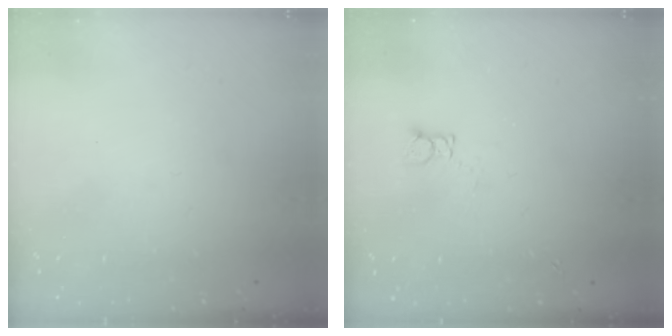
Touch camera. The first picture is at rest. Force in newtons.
{"total": 3.4, "press": 3.4, "slide": 0.3}